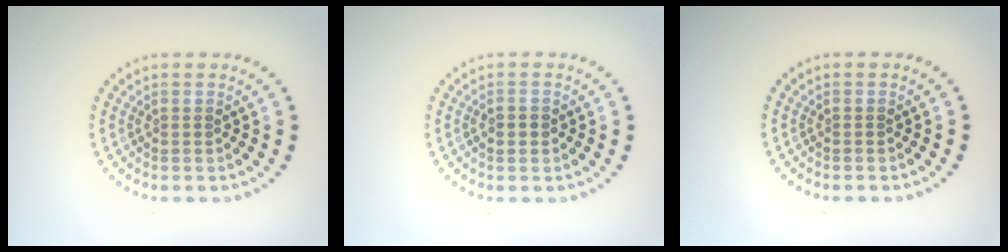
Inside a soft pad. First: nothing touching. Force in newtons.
{"total": 1.7, "press": 1.7, "slide": 0.0}
{"total": 0.0}